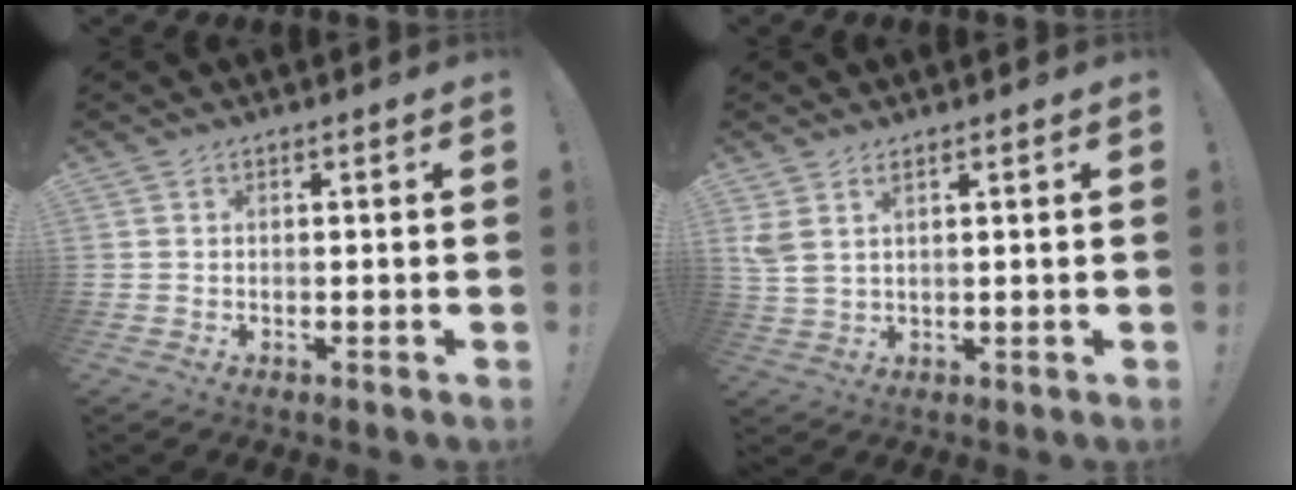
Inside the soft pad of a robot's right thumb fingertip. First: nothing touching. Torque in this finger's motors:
{"motor_torque": [0.36, 0.47, 0.34, 0.11, 0.01]}